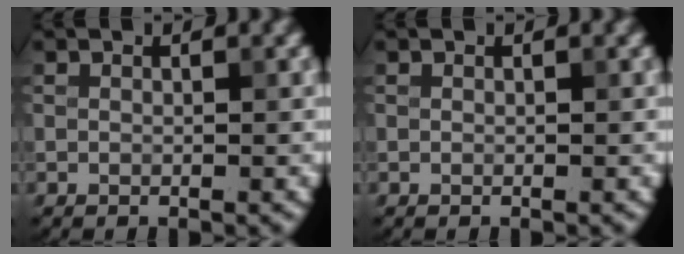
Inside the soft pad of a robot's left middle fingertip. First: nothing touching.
{"total": 0.0}